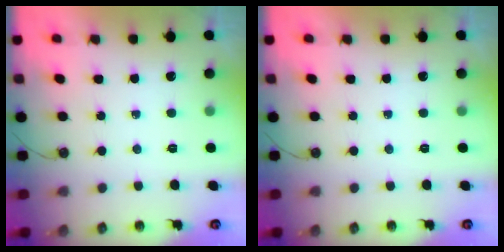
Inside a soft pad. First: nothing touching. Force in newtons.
{"total": 0.0}